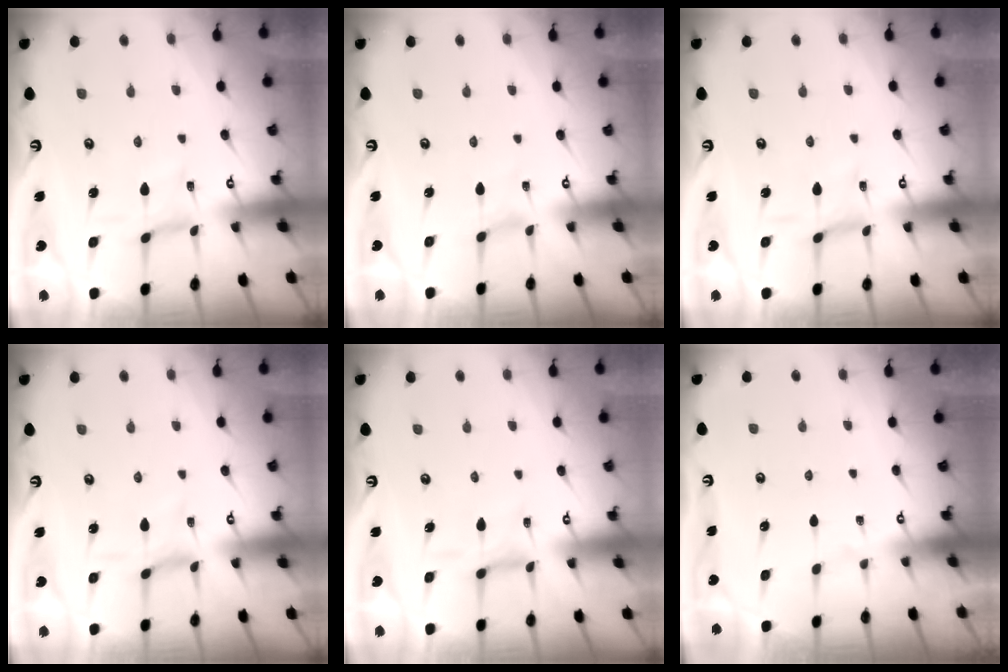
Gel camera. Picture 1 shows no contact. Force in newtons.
{"total": 0.0}
{"total": 1.2, "press": 1.2, "slide": 0.4}
{"total": 2.4, "press": 2.4, "slide": 0.3}
{"total": 3.9, "press": 3.8, "slide": 0.7}
{"total": 0.0}